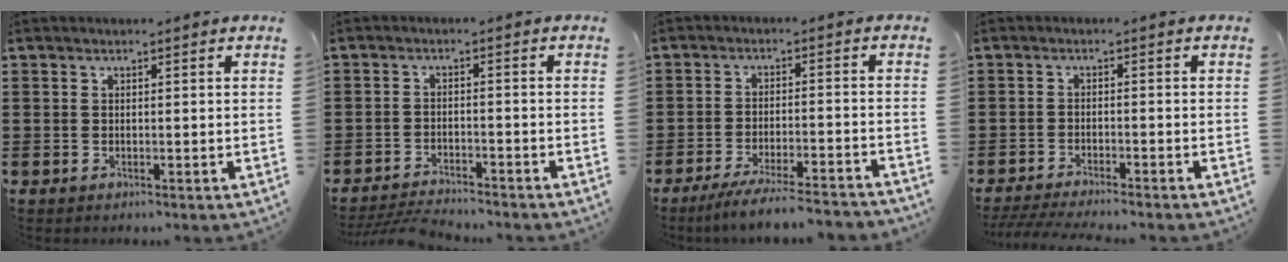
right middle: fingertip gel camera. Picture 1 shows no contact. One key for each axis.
{"total": 3.8, "fx": -3.8, "fy": 0.1, "fz": 0.7, "tx": -0.014, "ty": -0.002, "tz": -0.076}
{"total": 5.2, "fx": -4.6, "fy": -0.1, "fz": 2.3, "tx": -0.042, "ty": -0.013, "tz": -0.086}
{"total": 2.9, "fx": -2.7, "fy": -0.2, "fz": 0.9, "tx": -0.021, "ty": -0.006, "tz": -0.057}